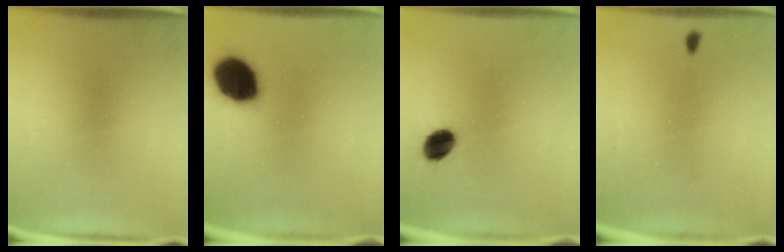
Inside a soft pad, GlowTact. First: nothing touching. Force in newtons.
{"total": 14.8}
{"total": 6.5}
{"total": 0.8}